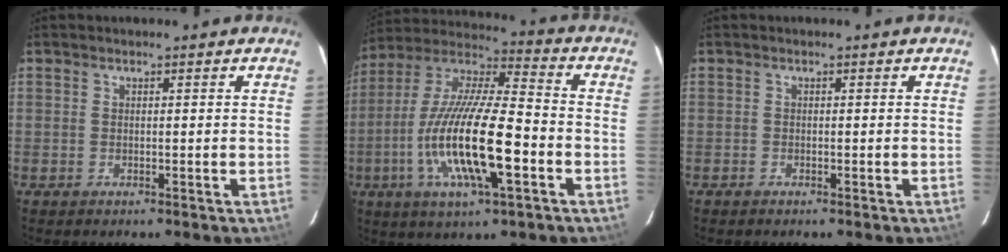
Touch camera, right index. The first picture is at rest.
{"total": 20.1, "force": [-5.9, 4.7, 18.6], "torque": [-0.361, -0.017, -0.115]}
{"total": 0.5, "force": [-0.4, 0.2, -0.2], "torque": [0.001, -0.002, -0.010]}